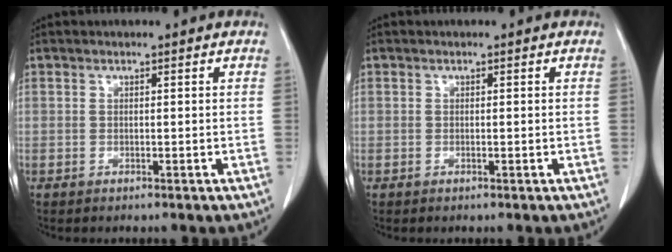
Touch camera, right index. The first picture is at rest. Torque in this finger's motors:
{"motor_torque": [-0.19, 0.16, 0.00, 0.00]}